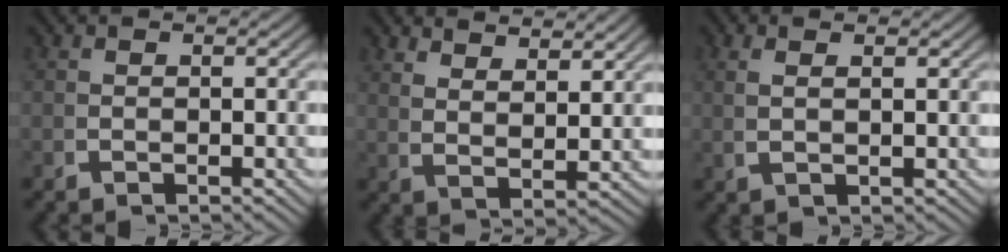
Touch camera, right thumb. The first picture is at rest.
{"total": 3.7, "force": [3.3, 0.3, 1.8], "torque": [-0.024, 0.002, 0.066]}
{"total": 1.5, "force": [1.0, -0.4, 1.1], "torque": [-0.023, 0.006, 0.027]}